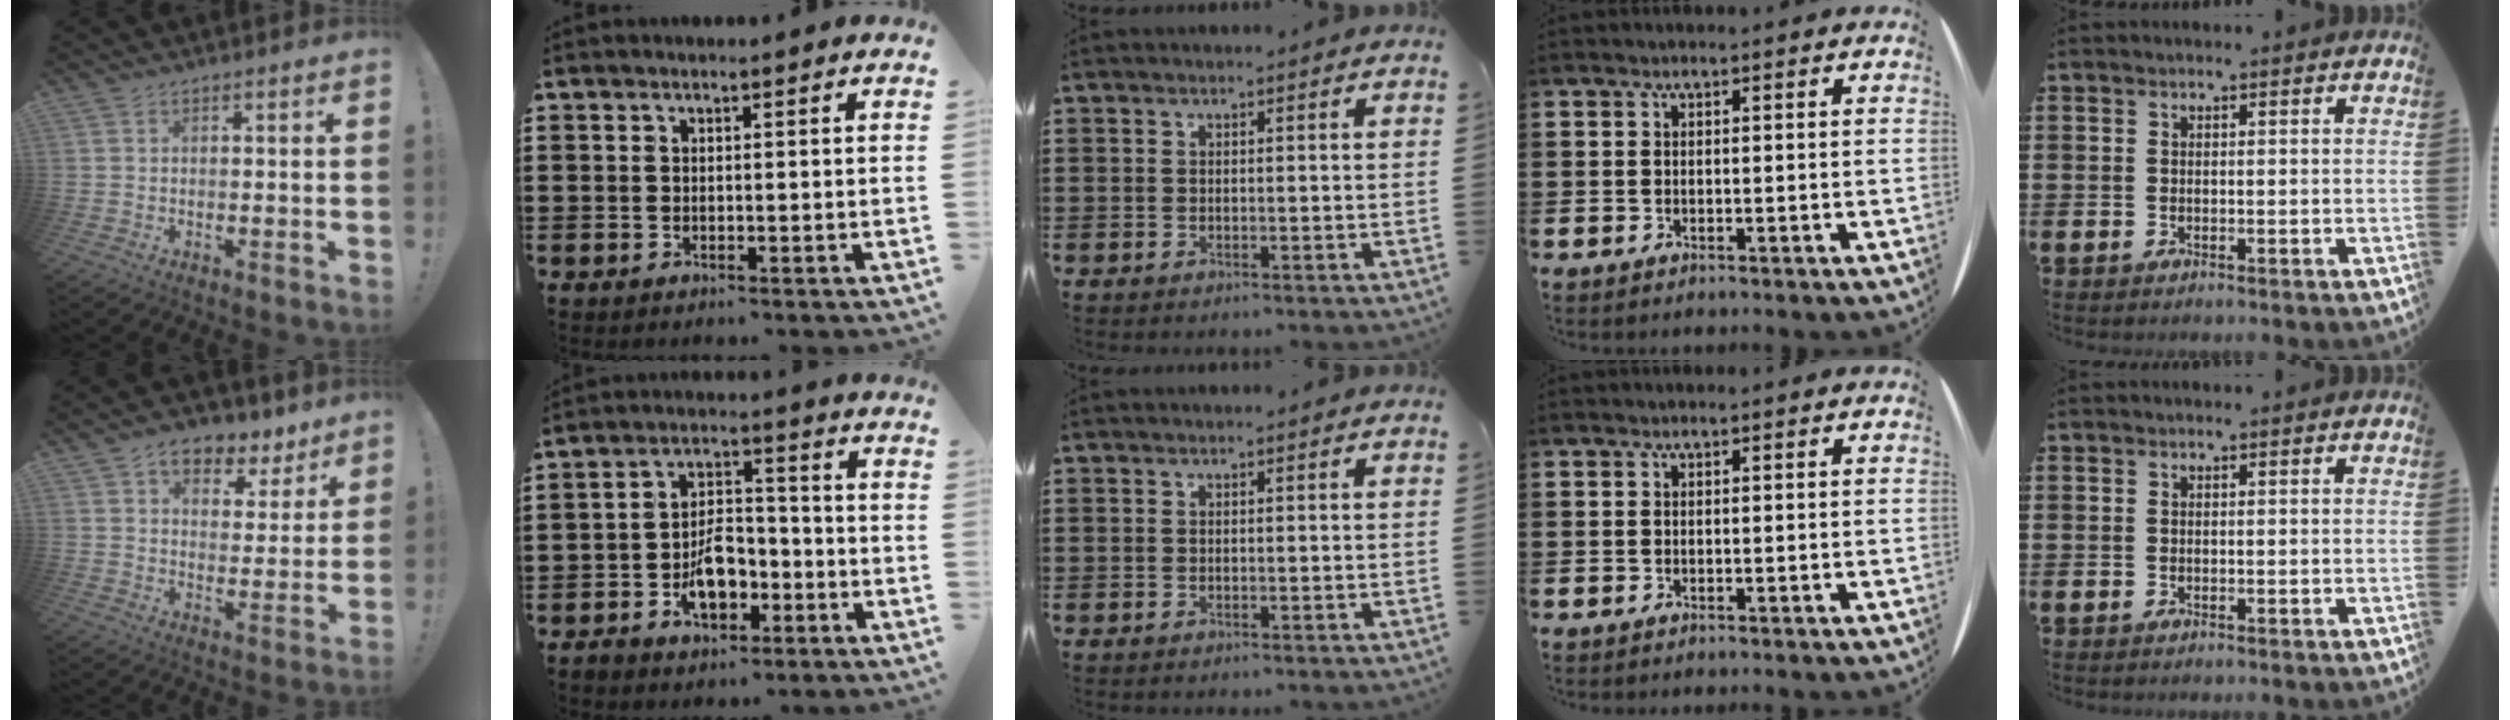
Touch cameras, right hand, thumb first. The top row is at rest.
{"thumb": {"total": 9.2, "force": [6.2, 5.5, 4.0], "torque": [-0.055, -0.039, 0.114]}, "index": {"total": 7.4, "force": [-3.2, 4.5, 4.9], "torque": [-0.085, 0.013, -0.061]}}